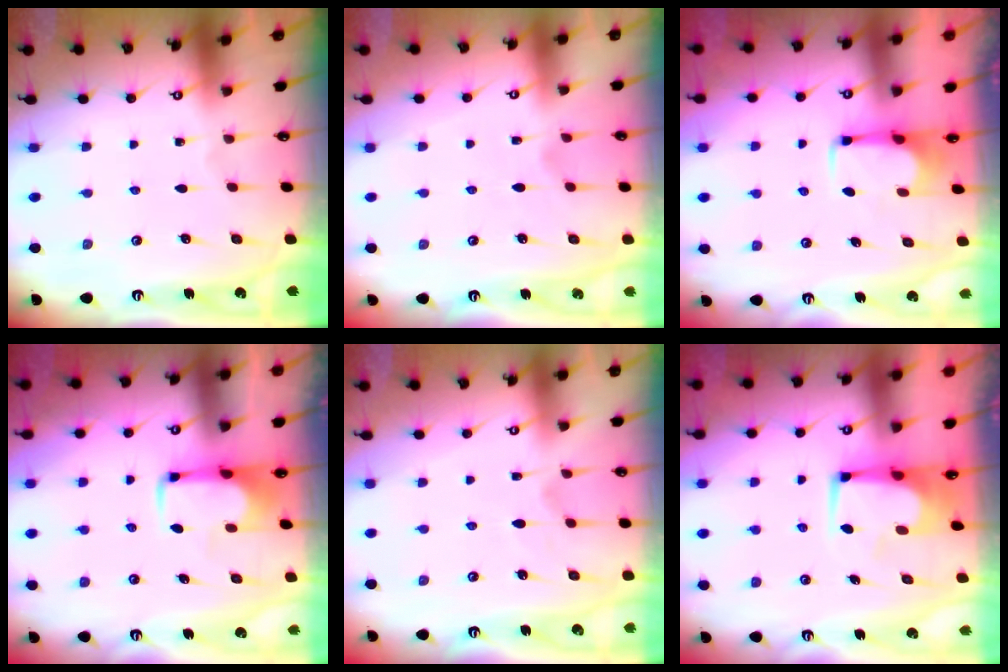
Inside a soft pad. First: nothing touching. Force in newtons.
{"total": 1.1, "press": 0.0, "slide": 1.1}
{"total": 2.8, "press": 2.8, "slide": 0.5}
{"total": 1.7, "press": 1.7, "slide": 0.5}
{"total": 2.7, "press": 2.5, "slide": 1.2}
{"total": 1.6, "press": 1.5, "slide": 0.2}